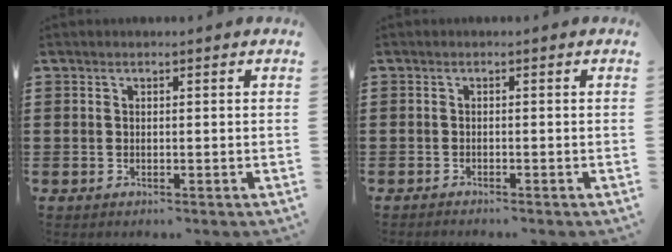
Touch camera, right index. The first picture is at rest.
{"total": 0.6, "force": [-0.6, 0.0, 0.1], "torque": [-0.003, -0.001, -0.012]}